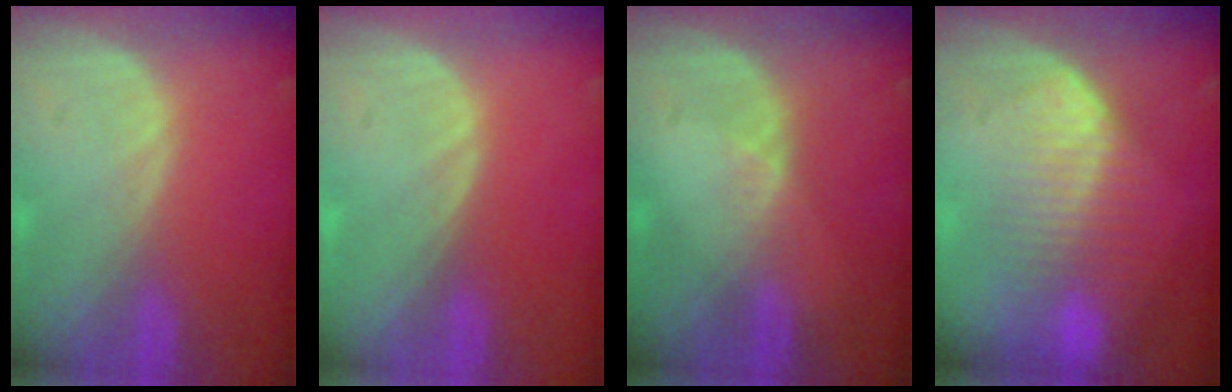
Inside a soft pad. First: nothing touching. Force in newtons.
{"total": 0.0}
{"total": 1.8, "press": 1.2, "slide": 1.3}
{"total": 8.2, "press": 7.5, "slide": 3.5}